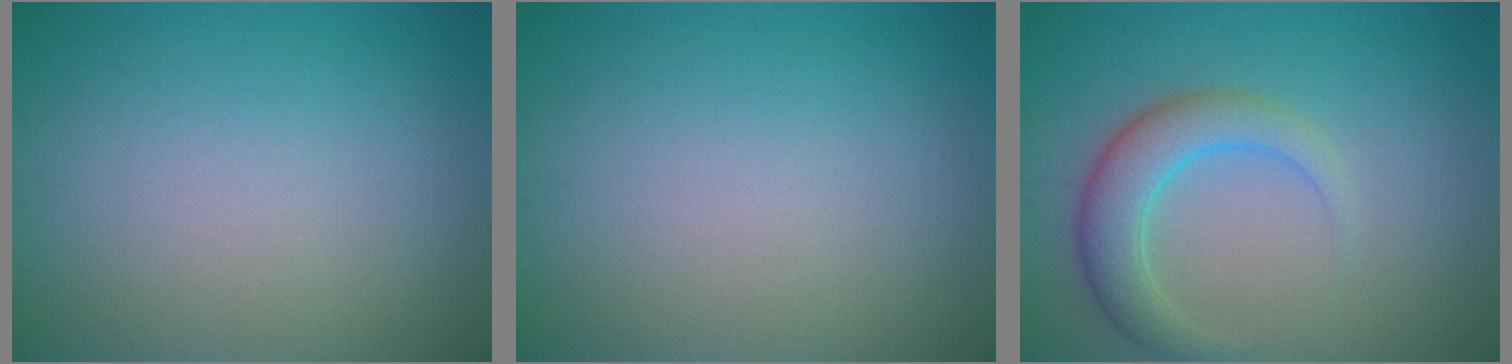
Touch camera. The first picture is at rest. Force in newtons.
{"total": 0.0}
{"total": 4.1, "press": 4.1, "slide": 0.1}